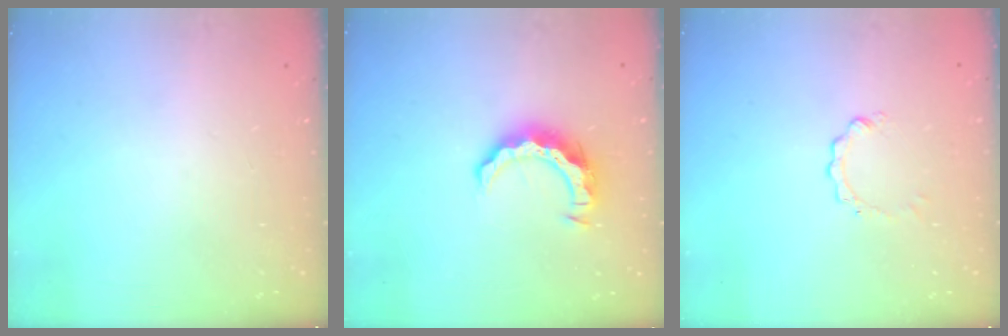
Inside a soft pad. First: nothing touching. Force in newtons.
{"total": 8.9, "press": 8.9, "slide": 0.5}
{"total": 0.8, "press": 0.8, "slide": 0.1}